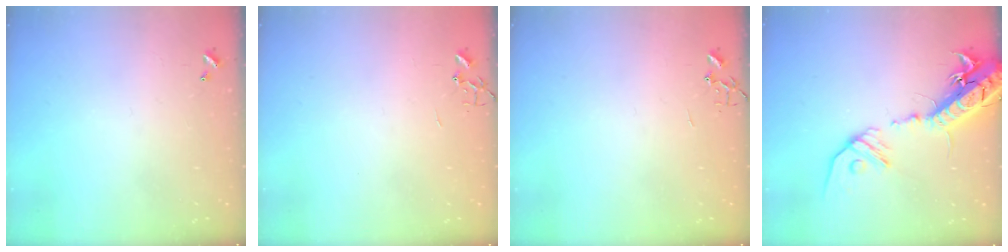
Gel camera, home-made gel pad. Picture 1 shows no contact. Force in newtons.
{"total": 0.0}
{"total": 0.0}
{"total": 19.2, "press": 18.8, "slide": 3.9}